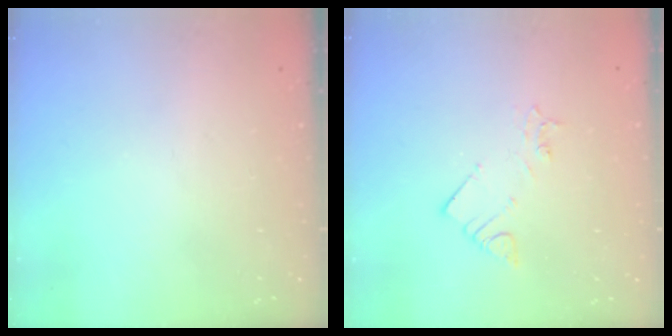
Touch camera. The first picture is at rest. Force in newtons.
{"total": 2.8, "press": 2.7, "slide": 0.5}